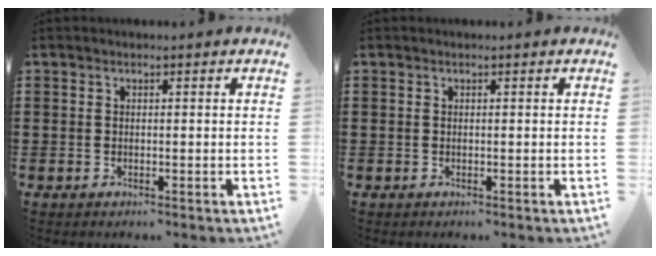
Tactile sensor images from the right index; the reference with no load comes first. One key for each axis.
{"total": 0.0}